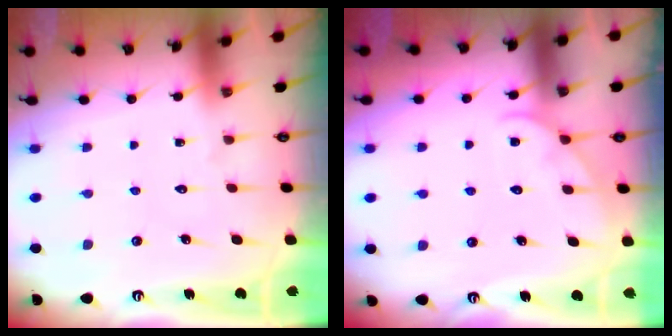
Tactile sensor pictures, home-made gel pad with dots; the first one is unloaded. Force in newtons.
{"total": 4.2, "press": 4.2, "slide": 0.5}